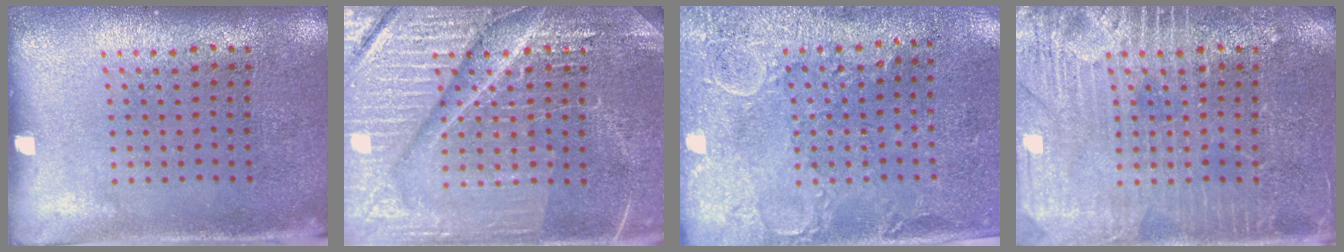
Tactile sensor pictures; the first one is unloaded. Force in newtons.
{"total": 7.3, "press": 7.3, "slide": 0.9}
{"total": 2.9, "press": 2.5, "slide": 1.5}
{"total": 4.7, "press": 4.6, "slide": 0.6}